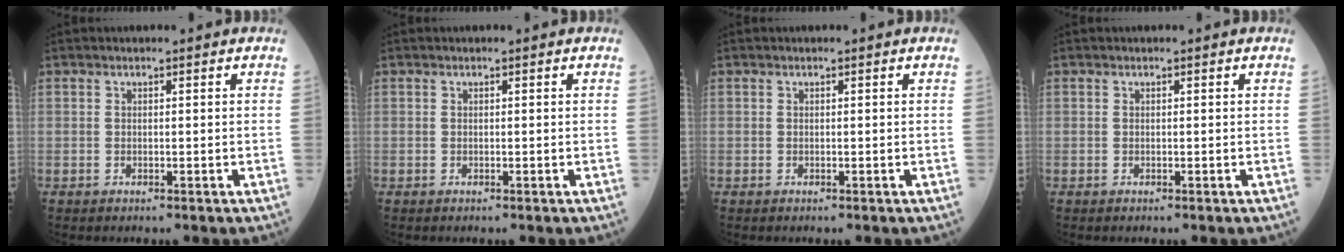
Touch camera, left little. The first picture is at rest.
{"total": 0.0}
{"total": 0.0}
{"total": 0.0}